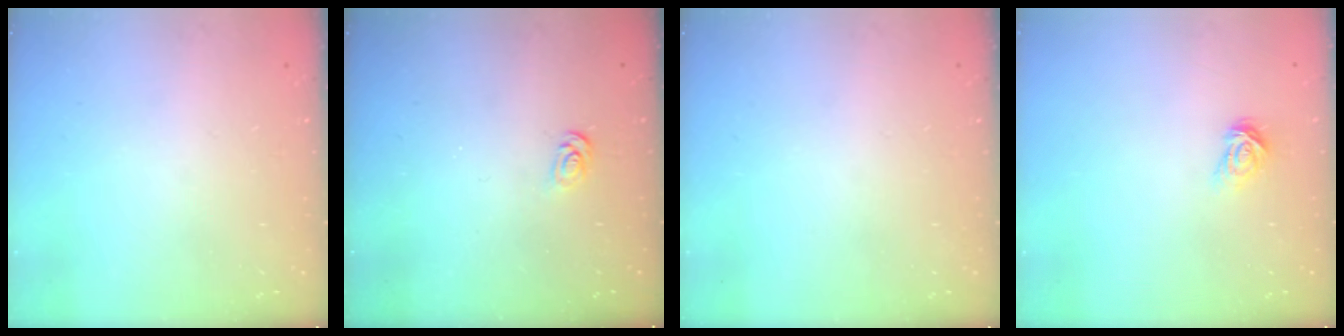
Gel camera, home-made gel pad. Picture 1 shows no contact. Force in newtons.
{"total": 2.5, "press": 2.5, "slide": 0.3}
{"total": 0.0}
{"total": 3.8, "press": 3.8, "slide": 0.4}